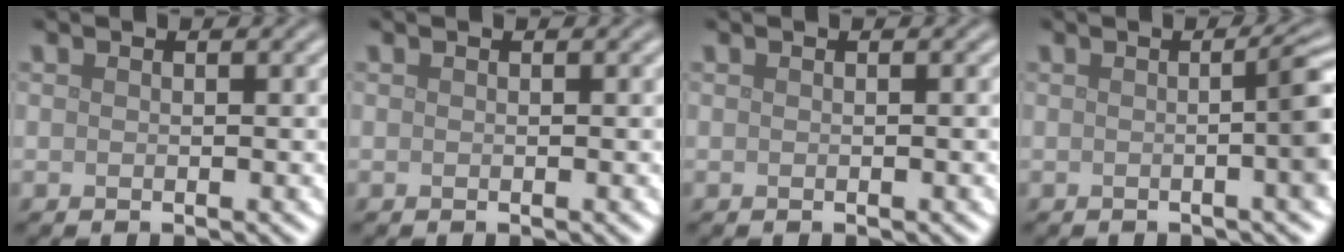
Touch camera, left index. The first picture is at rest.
{"total": 0.0}
{"total": 0.0}
{"total": 4.8, "force": [-0.1, 1.1, 4.6], "torque": [-0.048, 0.009, -0.005]}